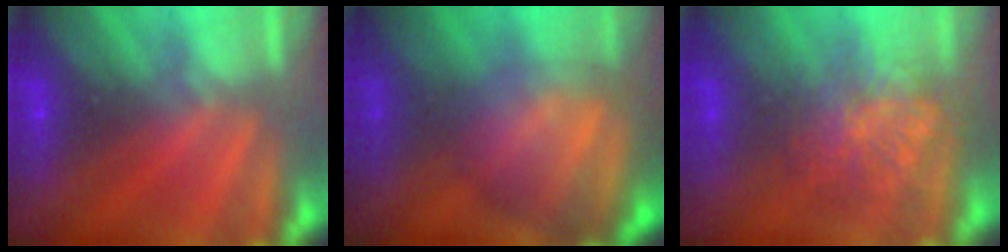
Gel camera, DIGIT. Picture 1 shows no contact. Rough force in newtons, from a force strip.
{"total": 6.0}
{"total": 3.7}